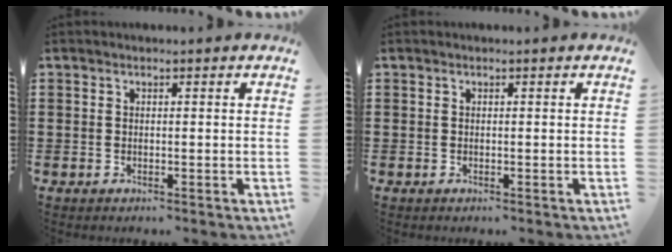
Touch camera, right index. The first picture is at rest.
{"total": 0.0}